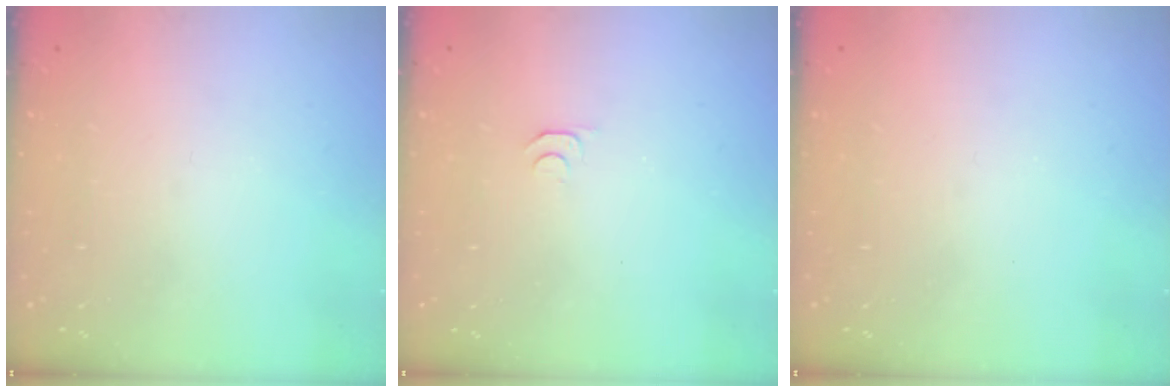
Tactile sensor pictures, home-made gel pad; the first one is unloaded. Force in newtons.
{"total": 3.4, "press": 3.4, "slide": 0.5}
{"total": 0.0}